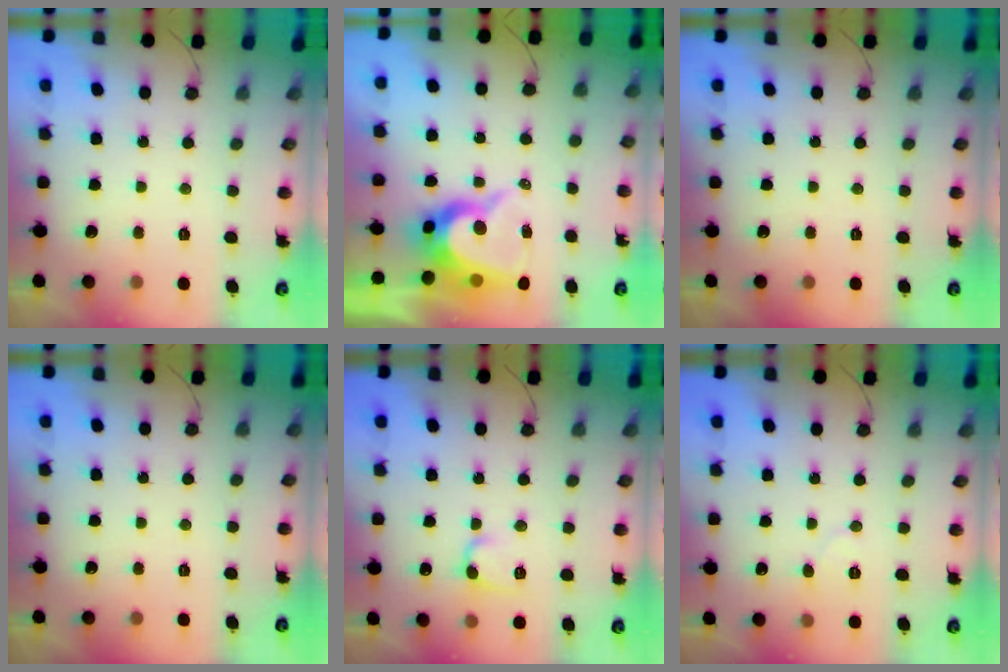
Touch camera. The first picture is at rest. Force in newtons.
{"total": 11.3, "press": 11.2, "slide": 0.9}
{"total": 0.0}
{"total": 0.0}
{"total": 5.3, "press": 5.2, "slide": 0.6}
{"total": 5.1, "press": 5.1, "slide": 0.5}